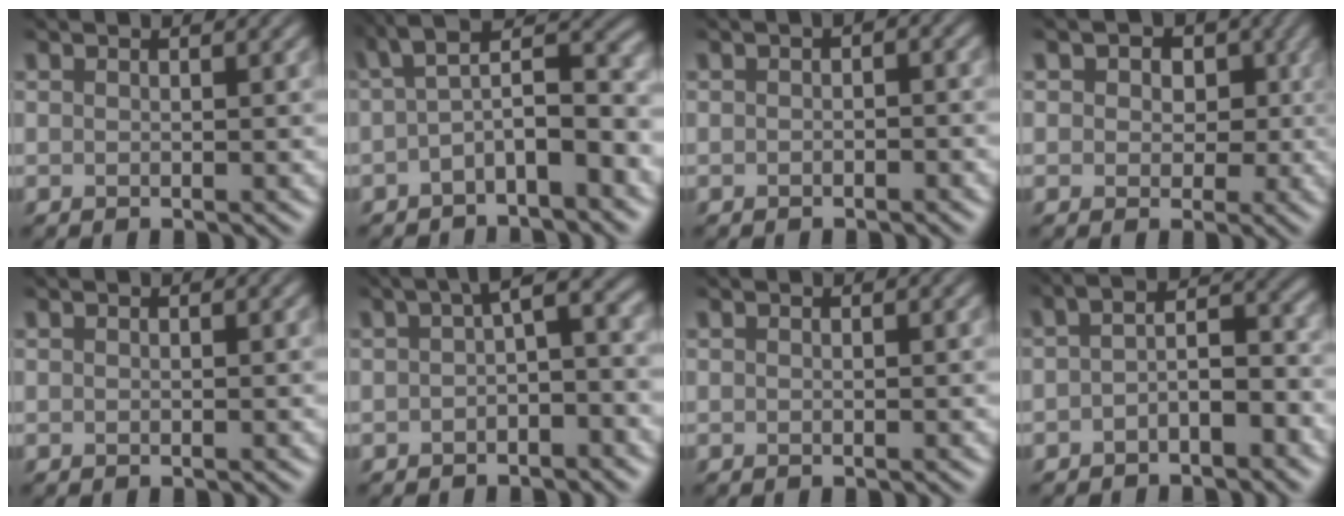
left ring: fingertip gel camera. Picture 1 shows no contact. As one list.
[{"total": 6.2, "force": [-1.2, 2.4, 5.5], "torque": [-0.081, 0.023, -0.033]}, {"total": 1.2, "force": [-0.3, 0.7, 0.9], "torque": [-0.012, 0.002, -0.005]}, {"total": 4.8, "force": [1.4, 3.7, 2.7], "torque": [-0.020, 0.014, -0.006]}, {"total": 0.0}, {"total": 3.7, "force": [-0.4, 1.6, 3.4], "torque": [-0.043, 0.016, -0.015]}, {"total": 0.0}, {"total": 4.0, "force": [-1.7, 1.8, 3.2], "torque": [-0.050, 0.013, -0.035]}]